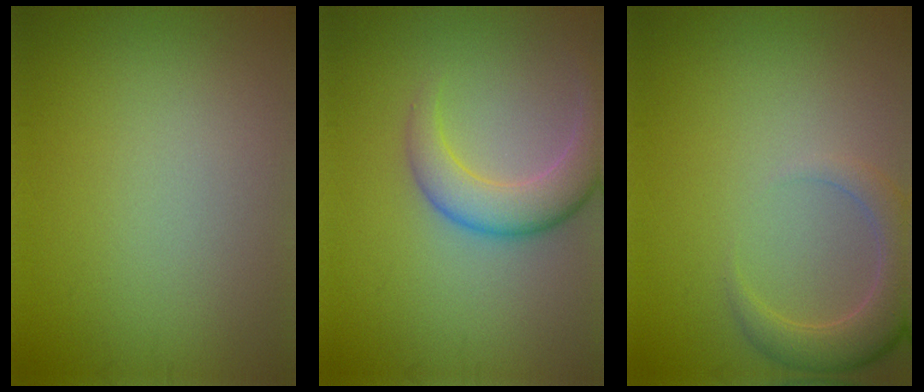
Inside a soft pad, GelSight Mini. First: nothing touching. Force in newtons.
{"total": 4.6, "press": 4.6, "slide": 0.4}
{"total": 4.0, "press": 3.9, "slide": 0.5}